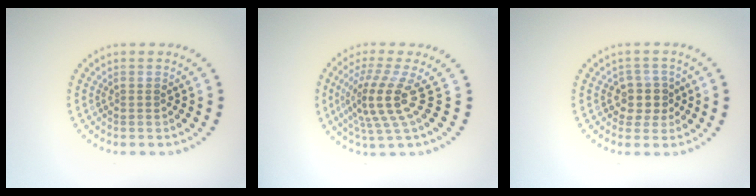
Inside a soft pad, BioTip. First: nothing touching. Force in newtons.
{"total": 4.4, "press": 3.1, "slide": 3.1}
{"total": 2.6, "press": 2.2, "slide": 1.3}